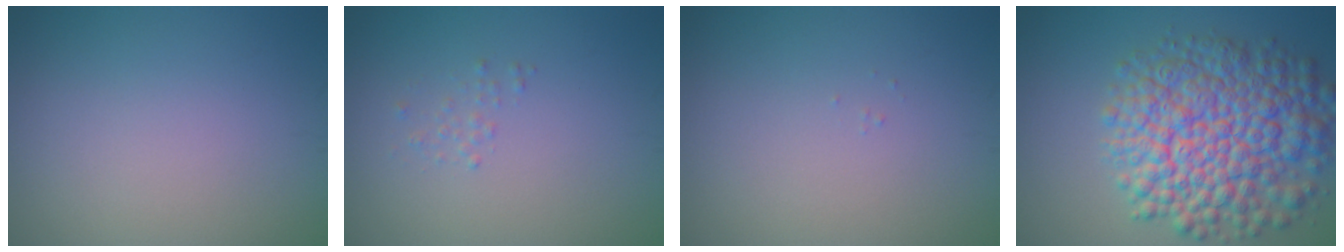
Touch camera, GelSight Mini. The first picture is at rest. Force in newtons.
{"total": 0.6, "press": 0.6, "slide": 0.1}
{"total": 0.0}
{"total": 11.1, "press": 11.1, "slide": 0.3}